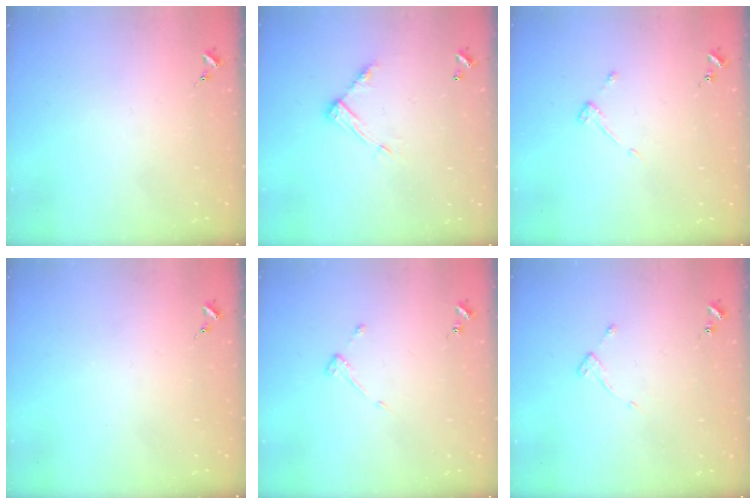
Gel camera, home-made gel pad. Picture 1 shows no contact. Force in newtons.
{"total": 9.2, "press": 9.2, "slide": 0.1}
{"total": 3.6, "press": 3.5, "slide": 0.6}
{"total": 0.0}
{"total": 2.9, "press": 2.9, "slide": 0.5}
{"total": 3.6, "press": 3.6, "slide": 0.6}